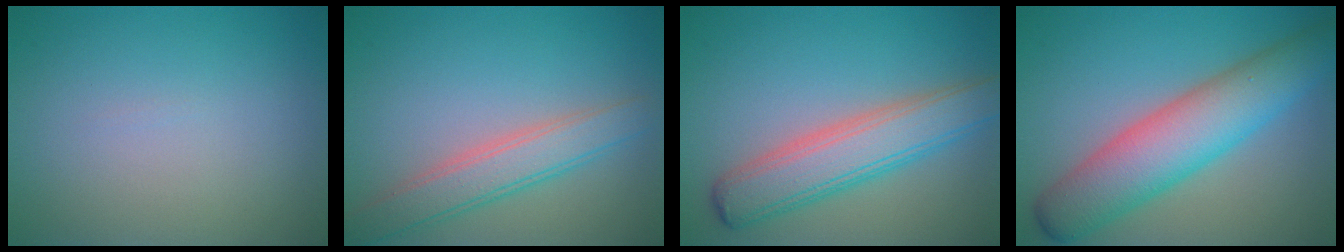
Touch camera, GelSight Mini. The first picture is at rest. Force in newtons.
{"total": 4.0, "press": 4.0, "slide": 0.1}
{"total": 5.9, "press": 5.9, "slide": 0.2}
{"total": 8.2, "press": 8.2, "slide": 0.2}